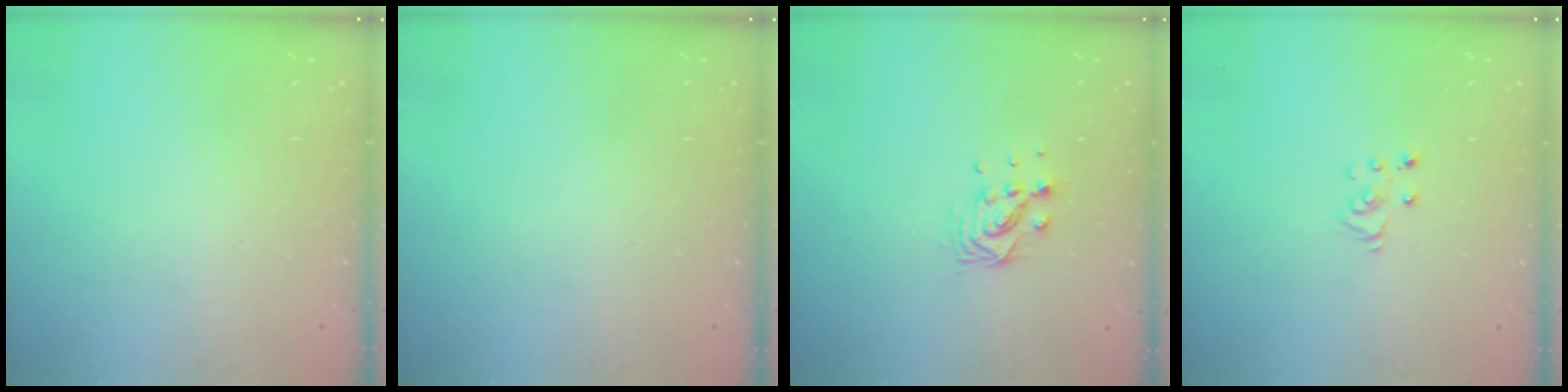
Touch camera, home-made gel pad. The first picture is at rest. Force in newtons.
{"total": 0.0}
{"total": 7.9, "press": 7.9, "slide": 0.5}
{"total": 3.6, "press": 3.6, "slide": 0.2}